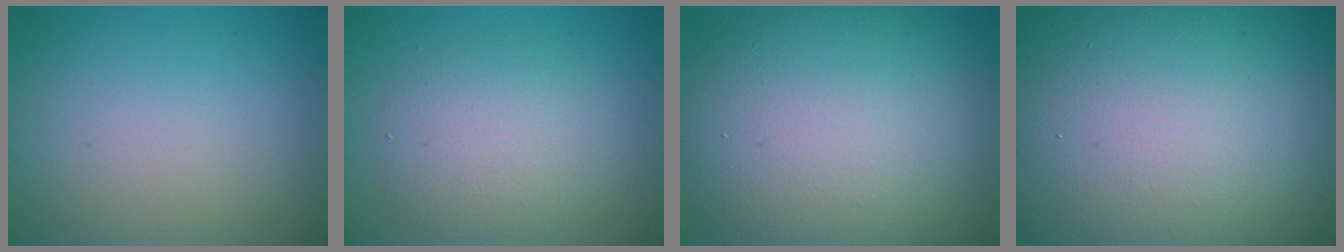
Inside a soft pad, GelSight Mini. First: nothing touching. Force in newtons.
{"total": 4.0, "press": 4.0, "slide": 0.2}
{"total": 14.1, "press": 14.1, "slide": 1.0}
{"total": 24.8, "press": 24.8, "slide": 0.9}